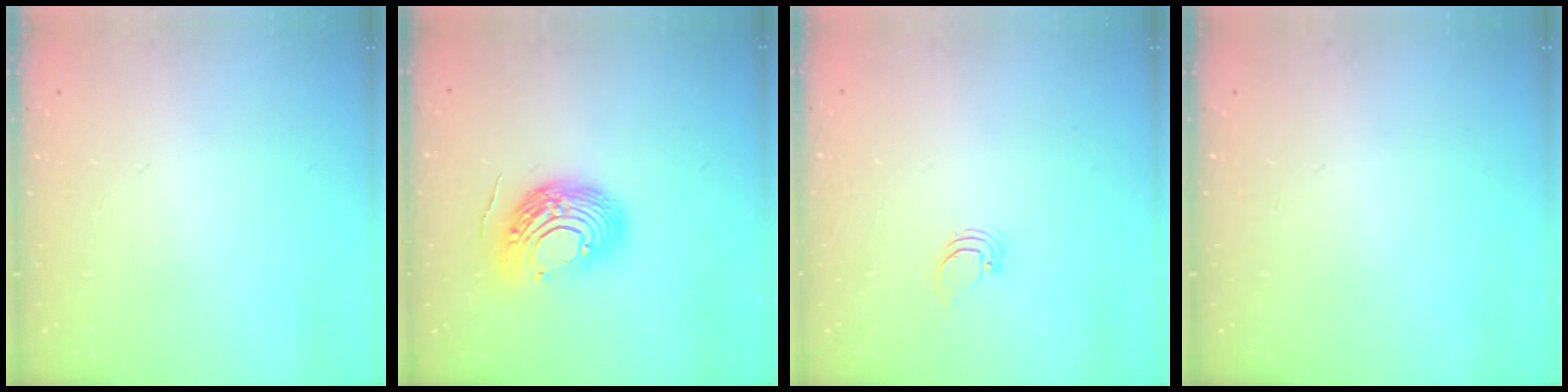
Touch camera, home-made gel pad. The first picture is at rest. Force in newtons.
{"total": 13.9, "press": 13.8, "slide": 1.6}
{"total": 0.9, "press": 0.9, "slide": 0.1}
{"total": 0.0}